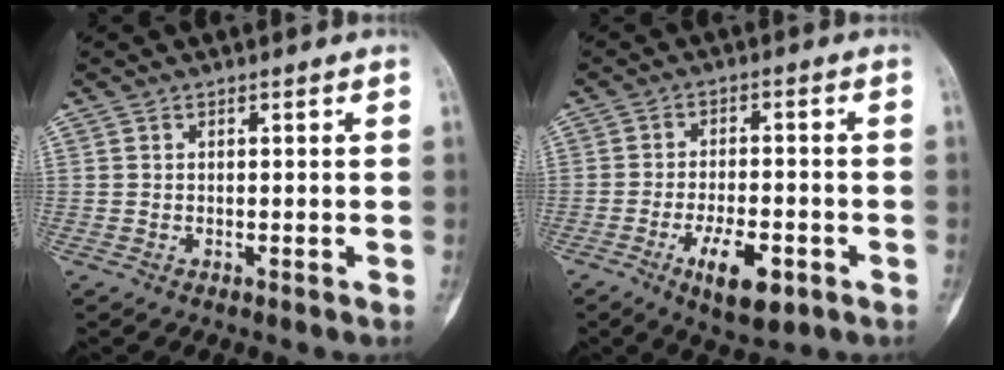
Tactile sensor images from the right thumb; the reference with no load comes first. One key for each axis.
{"total": 9.0, "fx": -4.0, "fy": 3.6, "fz": 7.2, "tx": -0.118, "ty": 0.009, "tz": -0.058}